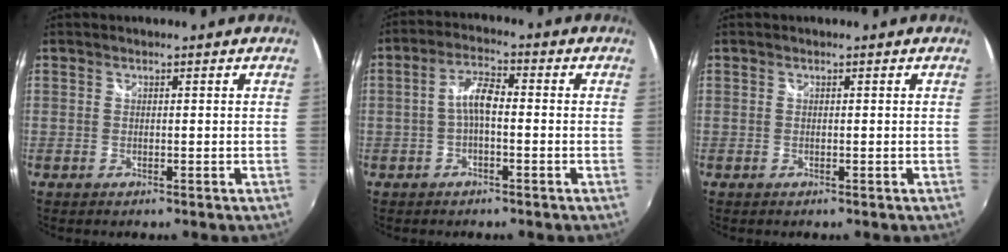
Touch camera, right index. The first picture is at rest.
{"total": 4.6, "force": [-1.0, 1.6, 4.2], "torque": [-0.085, 0.014, -0.021]}
{"total": 0.0}